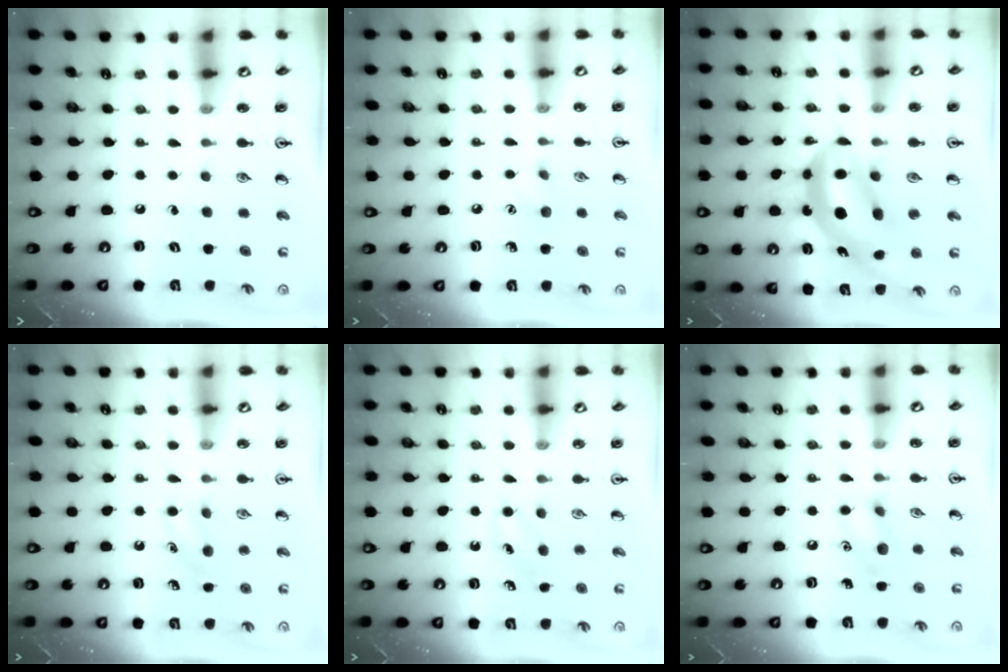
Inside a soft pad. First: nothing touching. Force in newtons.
{"total": 4.7, "press": 4.5, "slide": 1.3}
{"total": 10.4, "press": 10.0, "slide": 3.0}
{"total": 6.0, "press": 5.7, "slide": 1.8}
{"total": 3.3, "press": 3.2, "slide": 1.0}
{"total": 9.2, "press": 9.2, "slide": 1.1}